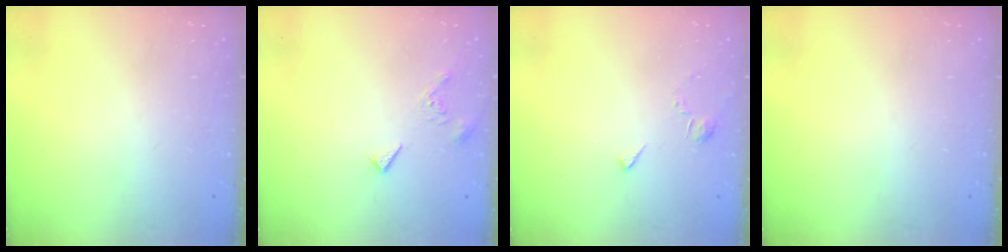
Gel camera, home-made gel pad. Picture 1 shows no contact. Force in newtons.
{"total": 3.0, "press": 2.9, "slide": 0.4}
{"total": 1.9, "press": 1.9, "slide": 0.4}
{"total": 0.0}